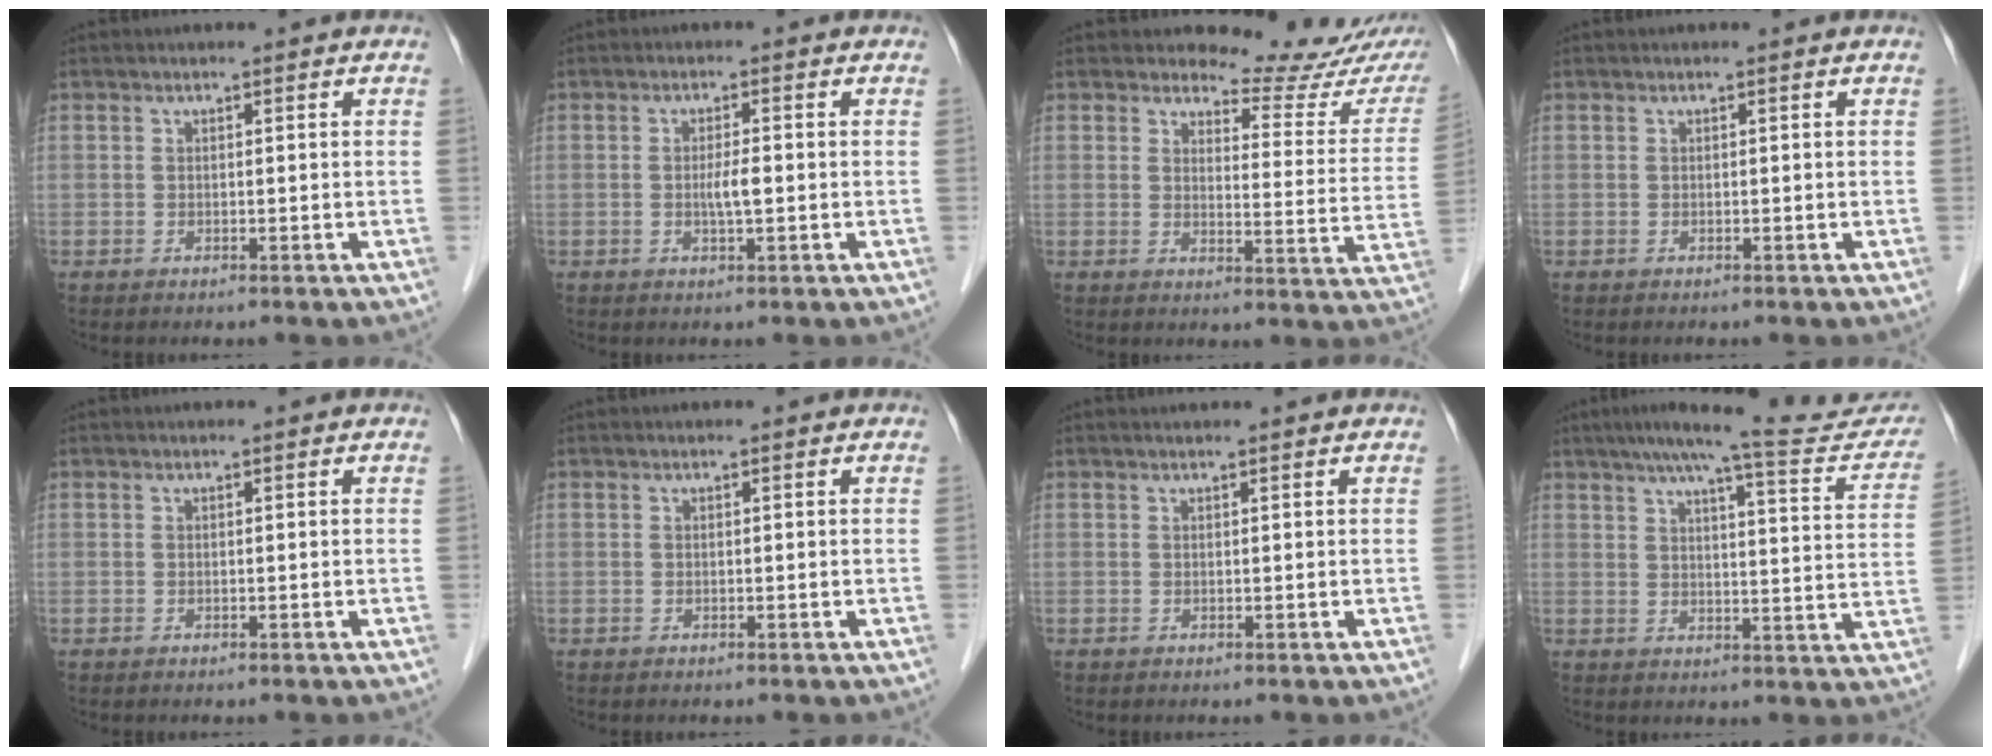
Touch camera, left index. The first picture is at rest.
{"total": 2.4, "force": [-0.4, 0.3, 2.4], "torque": [-0.048, -0.001, -0.008]}
{"total": 10.4, "force": [10.1, 1.4, 1.9], "torque": [-0.004, -0.059, 0.101]}
{"total": 0.0}
{"total": 0.0}
{"total": 0.0}
{"total": 1.4, "force": [1.3, -0.1, 0.4], "torque": [-0.007, 0.016, 0.024]}
{"total": 17.4, "force": [15.8, 1.7, 7.1], "torque": [-0.091, -0.016, 0.189]}